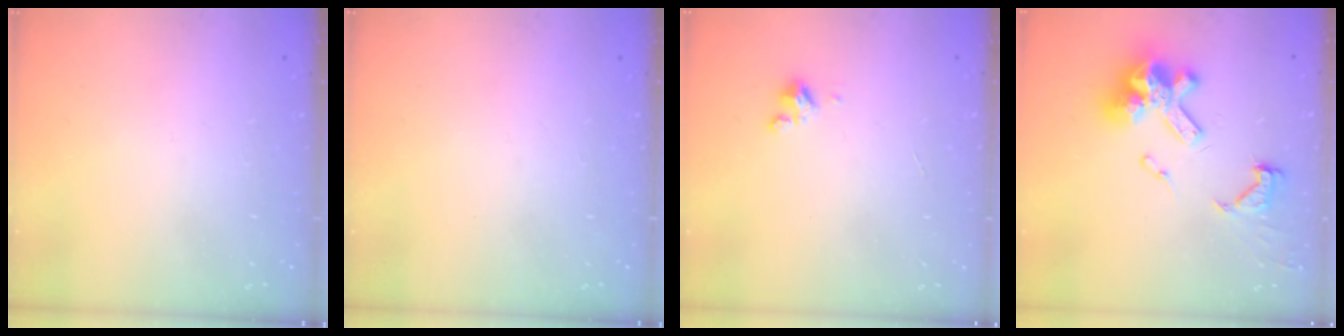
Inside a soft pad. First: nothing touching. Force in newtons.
{"total": 0.0}
{"total": 2.4, "press": 2.4, "slide": 0.2}
{"total": 15.4, "press": 15.3, "slide": 1.5}